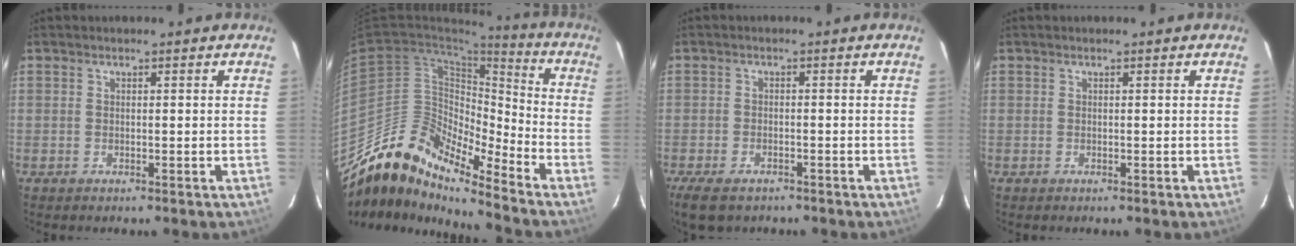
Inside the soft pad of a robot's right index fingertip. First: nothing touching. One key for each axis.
{"total": 14.8, "fx": -12.9, "fy": 3.0, "fz": 6.5, "tx": -0.096, "ty": 0.001, "tz": -0.260}
{"total": 7.0, "fx": -5.0, "fy": 3.4, "fz": 3.5, "tx": -0.093, "ty": -0.020, "tz": -0.090}
{"total": 0.0}